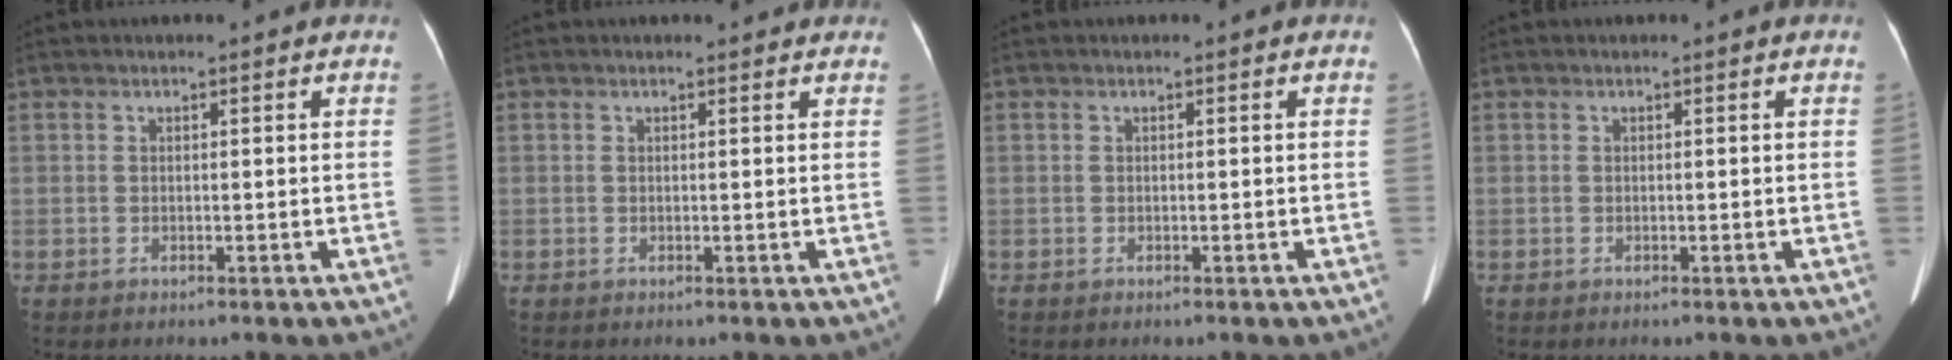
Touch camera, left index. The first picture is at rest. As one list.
[{"total": 1.8, "force": [1.7, 0.5, 0.5], "torque": [-0.011, 0.007, 0.015]}, {"total": 0.0}, {"total": 0.0}]